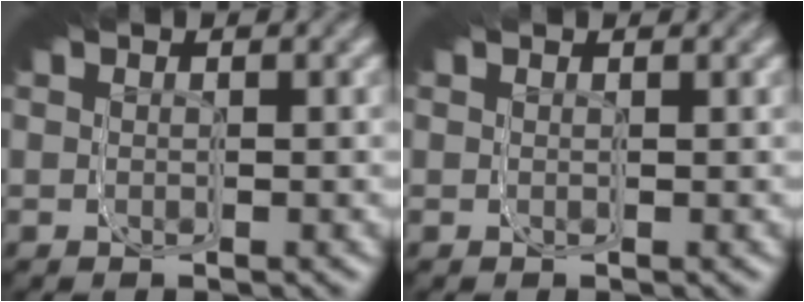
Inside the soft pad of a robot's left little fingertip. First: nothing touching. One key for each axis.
{"total": 0.5, "fx": 0.2, "fy": -0.3, "fz": -0.3, "tx": 0.006, "ty": 0.001, "tz": 0.004}